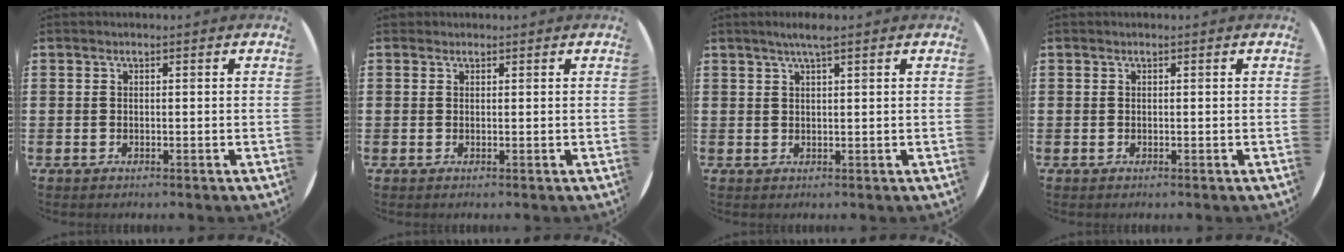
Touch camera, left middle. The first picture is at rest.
{"total": 0.5, "force": [0.4, 0.3, -0.1], "torque": [0.011, 0.000, 0.006]}
{"total": 2.6, "force": [1.9, 0.0, 1.8], "torque": [-0.036, 0.004, 0.033]}
{"total": 0.0}